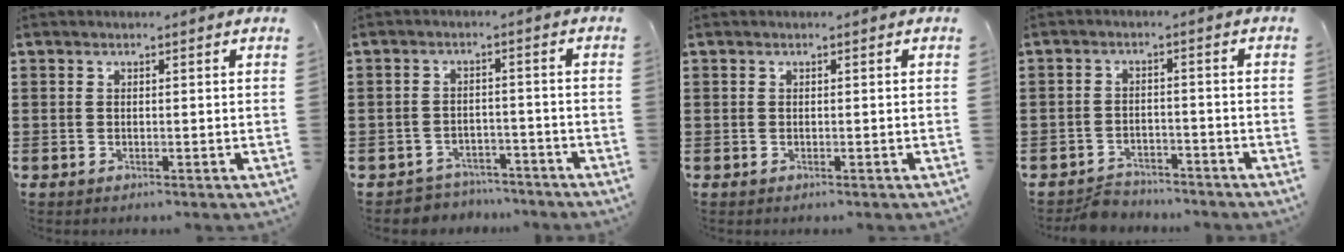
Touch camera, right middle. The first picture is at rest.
{"total": 3.6, "force": [-3.5, 0.8, -0.3], "torque": [-0.004, 0.001, -0.077]}
{"total": 0.0}
{"total": 3.2, "force": [-3.2, 0.7, 0.0], "torque": [-0.008, 0.002, -0.066]}